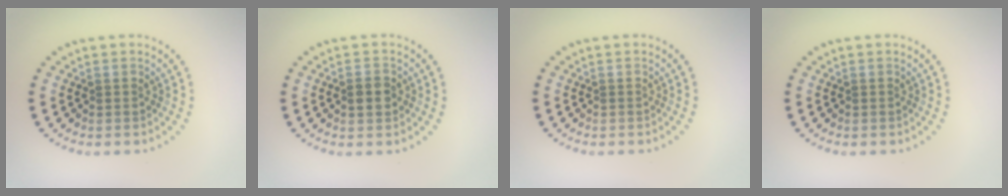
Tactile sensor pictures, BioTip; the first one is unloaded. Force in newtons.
{"total": 1.8, "press": 1.7, "slide": 0.3}
{"total": 0.0}
{"total": 0.0}